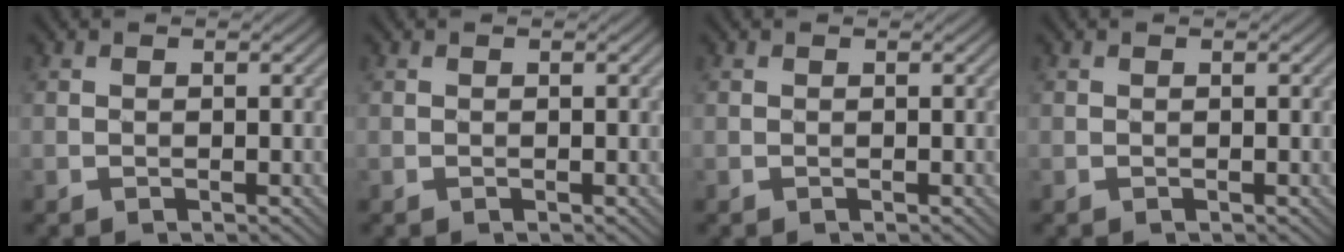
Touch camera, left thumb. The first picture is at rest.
{"total": 0.0}
{"total": 0.0}
{"total": 0.0}